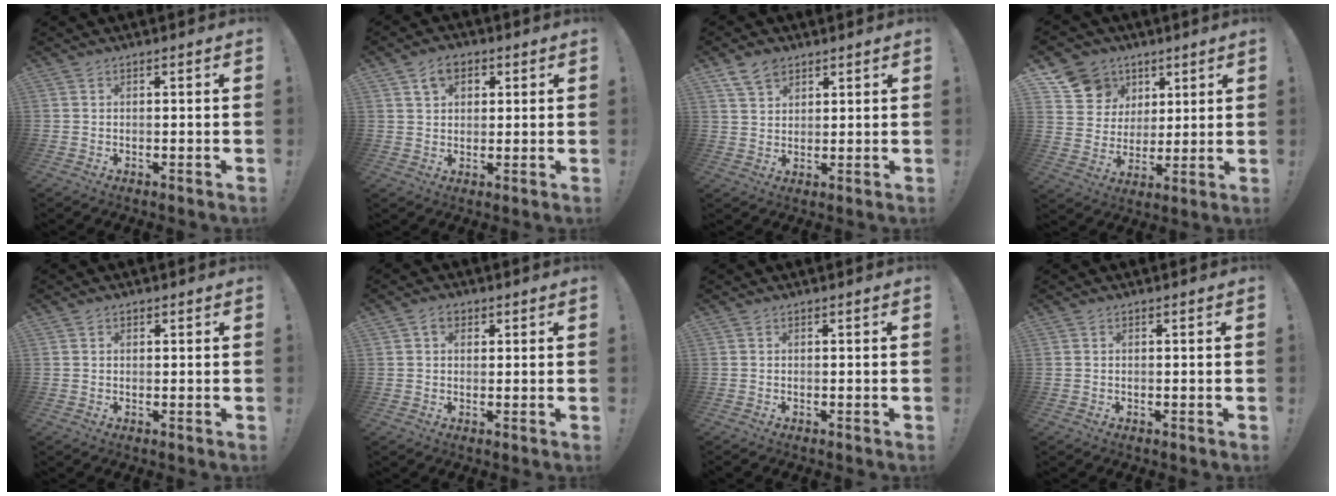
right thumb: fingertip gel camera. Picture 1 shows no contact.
{"total": 6.2, "force": [2.8, 4.6, 3.1], "torque": [-0.051, 0.001, 0.053]}
{"total": 6.5, "force": [4.4, 4.2, 2.3], "torque": [-0.040, -0.014, 0.084]}
{"total": 11.8, "force": [5.7, 10.1, 2.4], "torque": [-0.037, -0.031, 0.121]}
{"total": 0.8, "force": [0.3, 0.7, 0.1], "torque": [0.001, 0.000, 0.005]}
{"total": 3.5, "force": [1.5, 2.6, 1.7], "torque": [-0.028, 0.001, 0.026]}
{"total": 0.0}
{"total": 0.0}